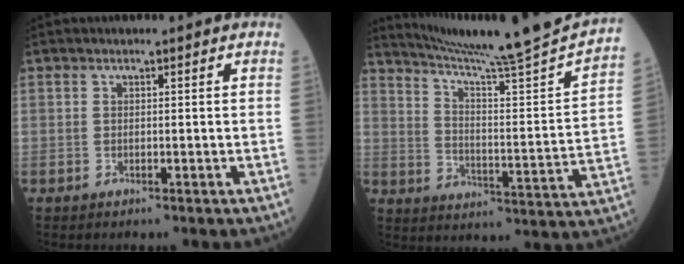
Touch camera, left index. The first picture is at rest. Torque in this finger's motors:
{"motor_torque": [-0.15, -0.30, 0.22, 0.08]}